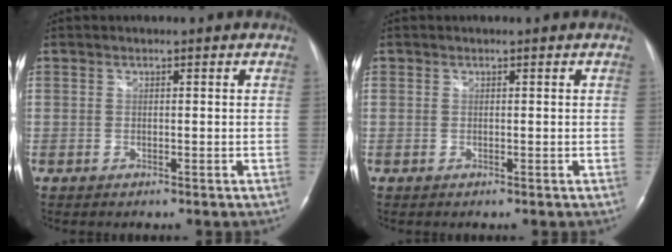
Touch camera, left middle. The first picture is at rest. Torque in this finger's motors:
{"motor_torque": [0.01, 0.01, -0.05, 0.00]}